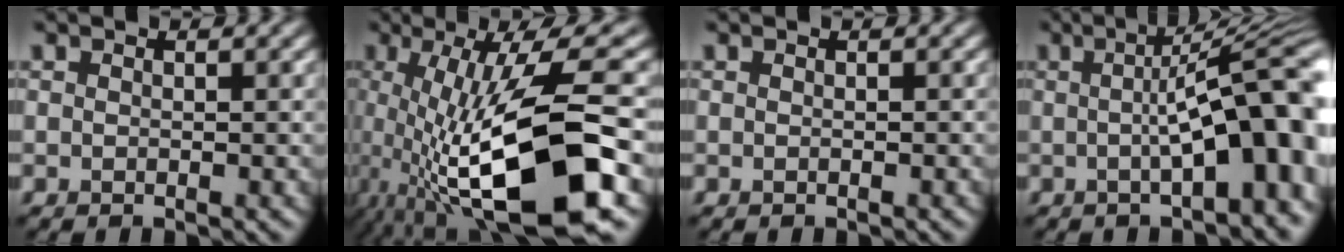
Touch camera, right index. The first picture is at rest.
{"total": 13.7, "force": [-3.2, 3.9, 12.7], "torque": [-0.211, -0.007, -0.052]}
{"total": 0.0}
{"total": 13.6, "force": [-0.6, 4.0, 13.0], "torque": [-0.128, 0.020, -0.009]}